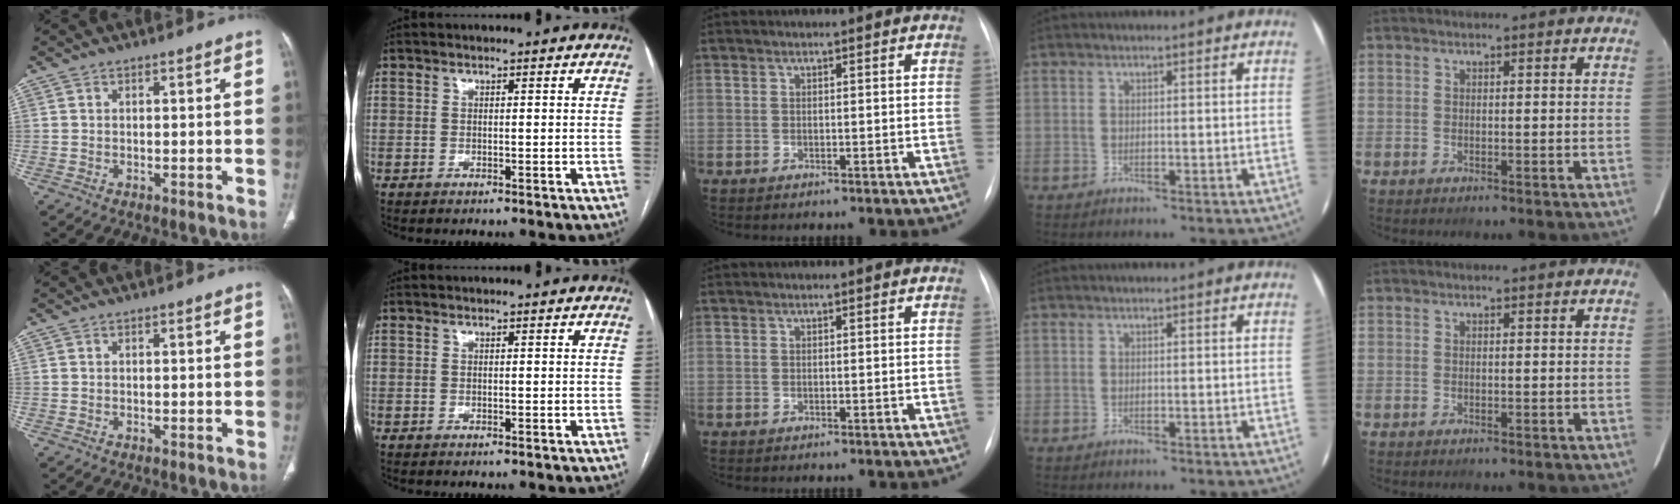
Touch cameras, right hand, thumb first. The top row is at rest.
{}